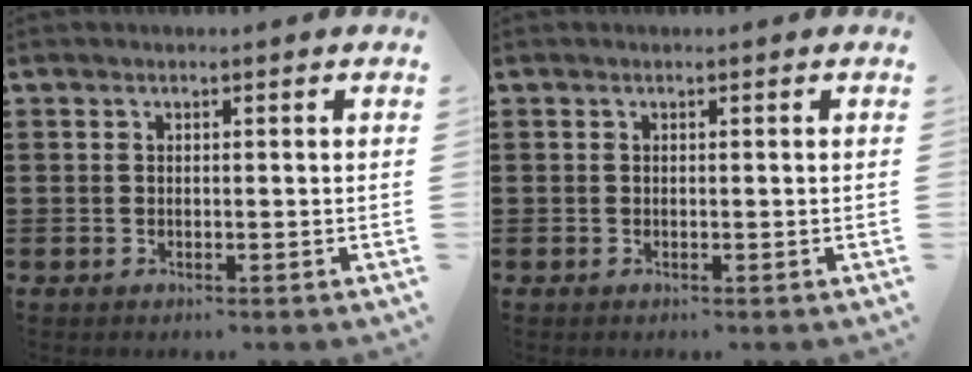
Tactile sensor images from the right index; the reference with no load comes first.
{"total": 0.0}